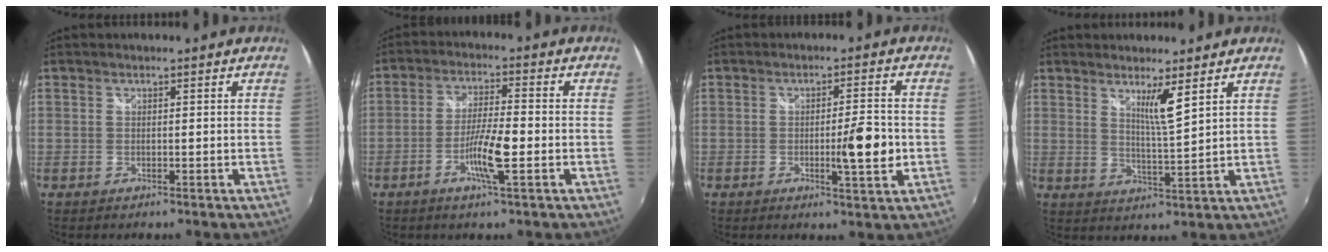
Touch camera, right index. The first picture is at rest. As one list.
[{"total": 7.2, "force": [-2.5, 0.3, 6.7], "torque": [-0.130, 0.000, -0.046]}, {"total": 6.4, "force": [-1.1, 0.6, 6.3], "torque": [-0.098, -0.003, -0.012]}, {"total": 4.9, "force": [3.1, -0.3, 3.8], "torque": [-0.063, -0.011, 0.047]}]